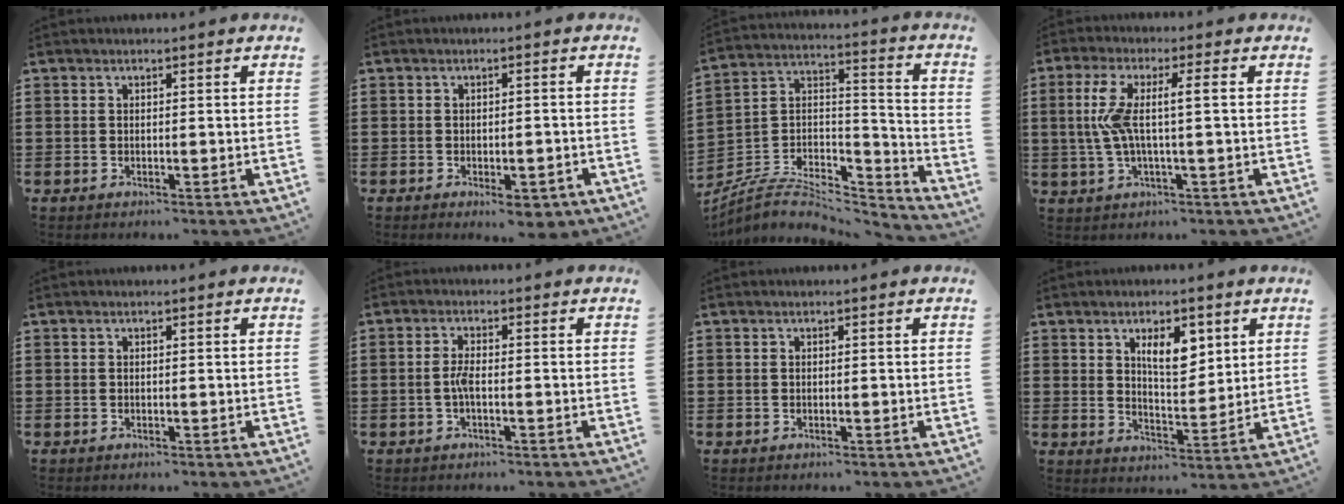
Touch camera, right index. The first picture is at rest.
{"total": 3.1, "force": [-1.9, 0.8, 2.3], "torque": [-0.036, 0.001, -0.033]}
{"total": 6.6, "force": [-4.9, 3.2, 3.1], "torque": [-0.069, 0.004, -0.098]}
{"total": 7.0, "force": [0.2, 0.7, 7.0], "torque": [-0.152, -0.006, -0.009]}
{"total": 0.0}
{"total": 2.7, "force": [-0.7, 0.5, 2.5], "torque": [-0.063, -0.005, -0.018]}
{"total": 0.0}
{"total": 6.2, "force": [3.0, 2.8, 4.7], "torque": [-0.077, -0.001, 0.047]}